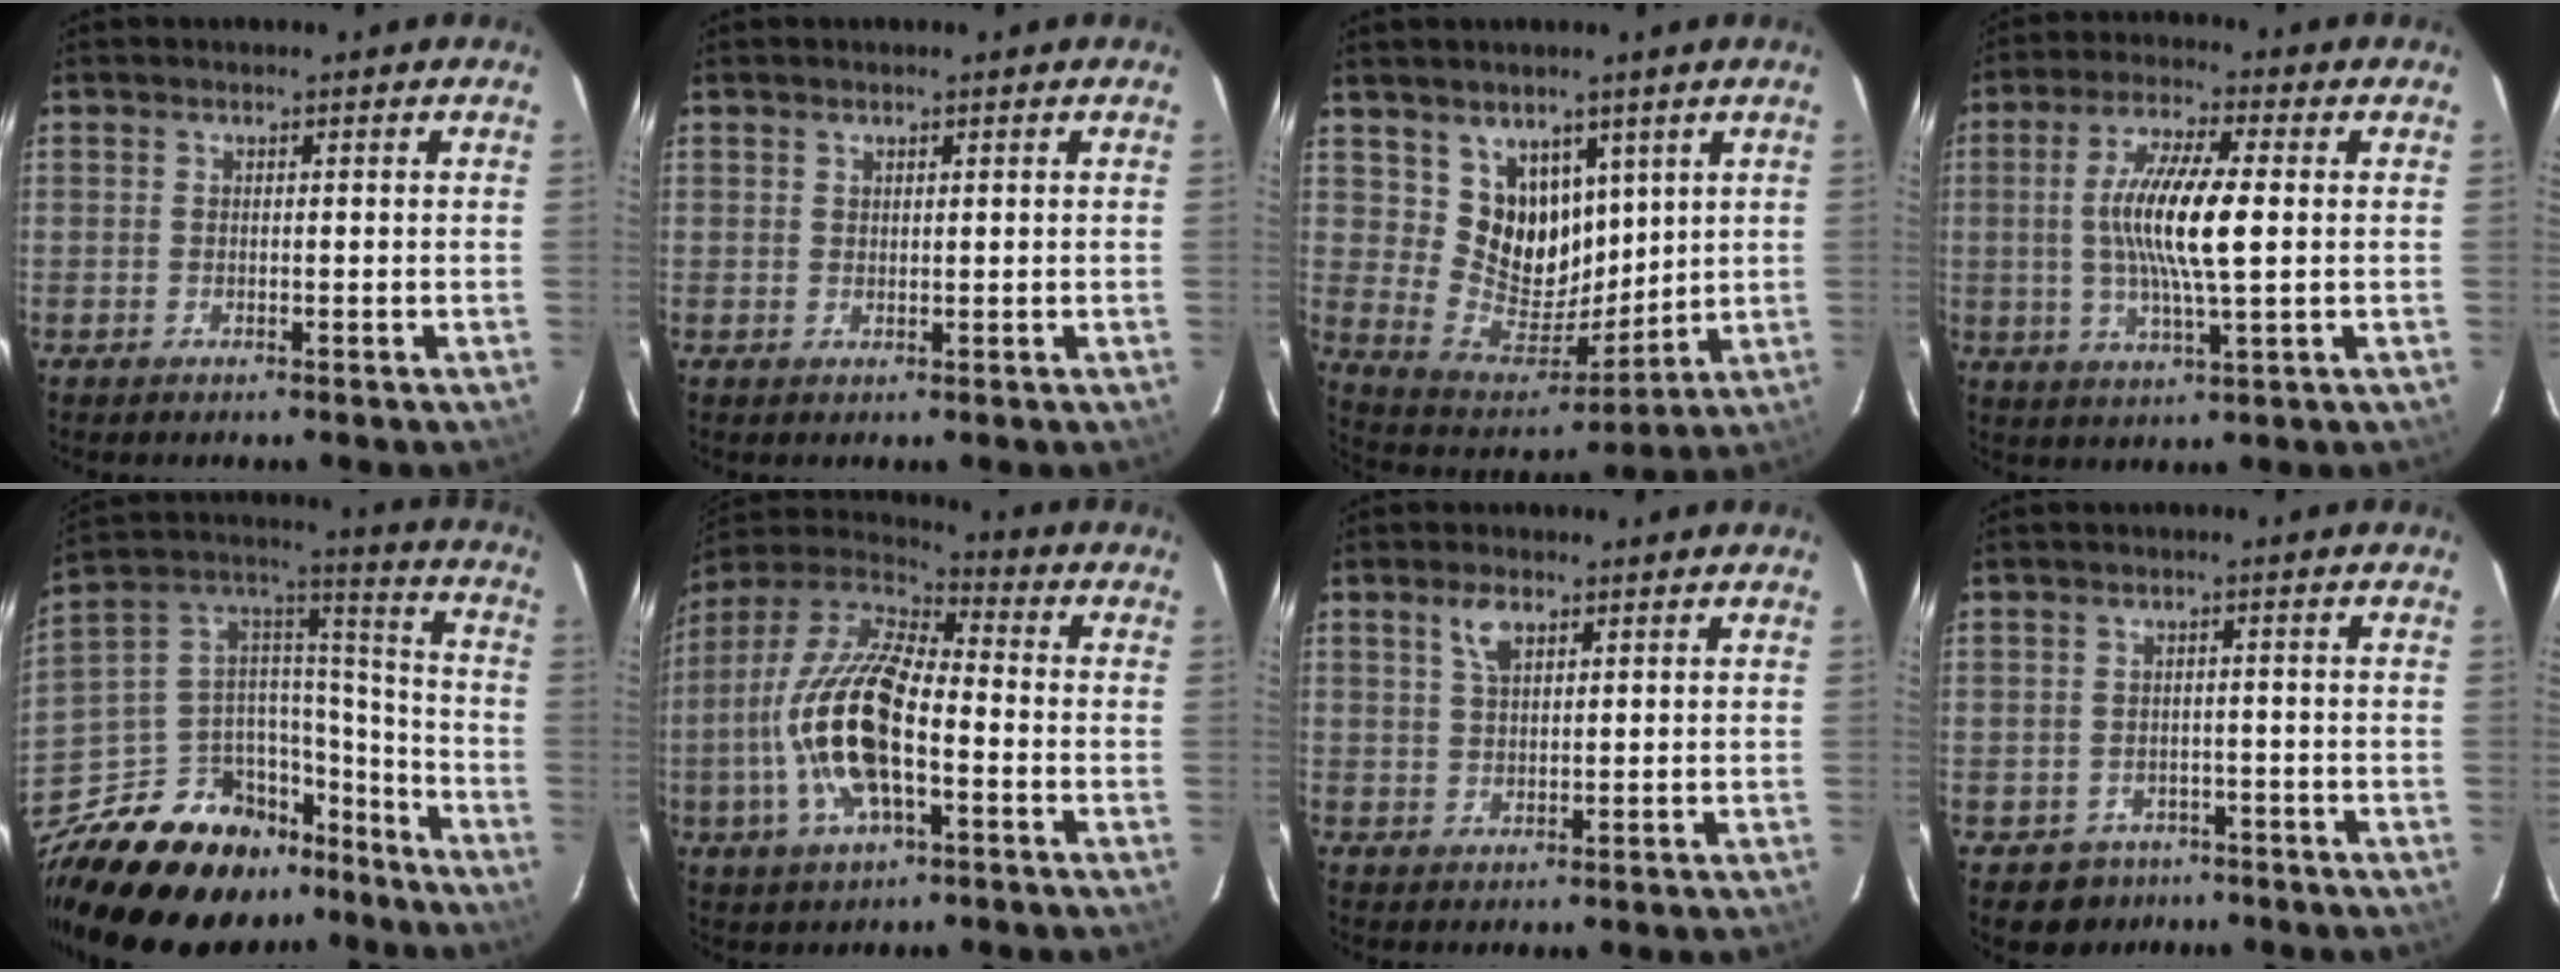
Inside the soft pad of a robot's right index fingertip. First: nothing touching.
{"total": 0.8, "force": [0.7, 0.4, 0.3], "torque": [-0.005, 0.001, 0.013]}
{"total": 11.9, "force": [6.1, 9.2, 4.4], "torque": [-0.078, -0.010, 0.130]}
{"total": 11.9, "force": [0.6, 2.0, 11.8], "torque": [-0.225, 0.001, 0.009]}
{"total": 28.9, "force": [-21.9, 13.5, 13.2], "torque": [-0.265, 0.057, -0.328]}
{"total": 18.4, "force": [-4.2, 7.2, 16.4], "torque": [-0.337, -0.002, -0.089]}
{"total": 3.7, "force": [2.1, 1.7, 2.6], "torque": [-0.048, 0.006, 0.041]}
{"total": 4.8, "force": [-2.8, 3.9, 0.2], "torque": [-0.013, 0.023, -0.034]}